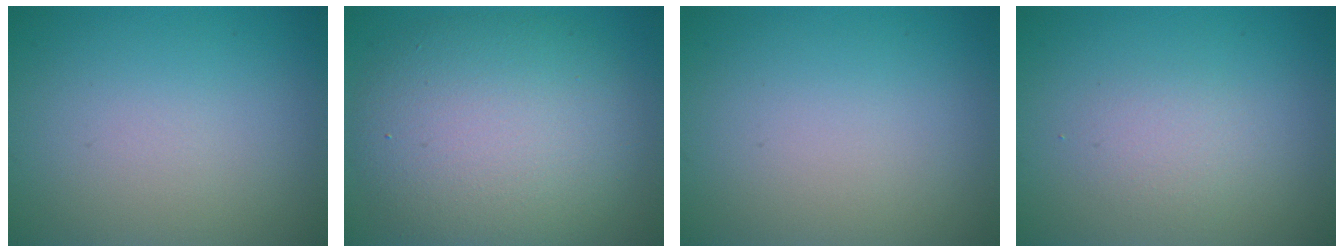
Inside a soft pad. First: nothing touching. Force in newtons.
{"total": 9.3, "press": 9.3, "slide": 0.5}
{"total": 0.0}
{"total": 1.5, "press": 1.5, "slide": 0.1}